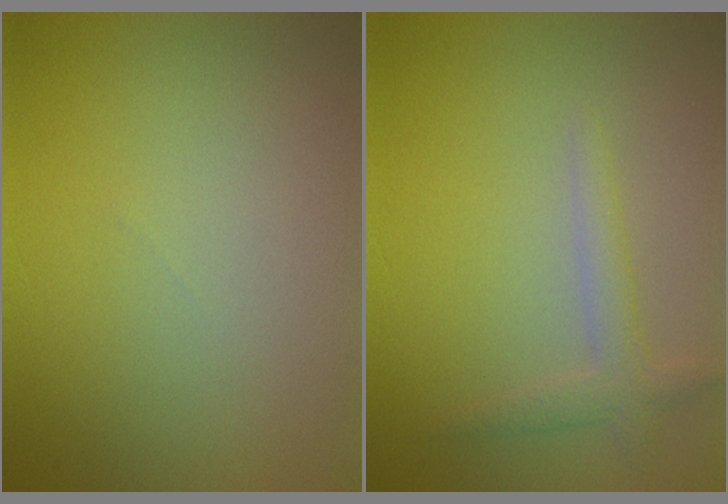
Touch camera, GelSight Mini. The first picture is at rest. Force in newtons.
{"total": 2.0, "press": 2.0, "slide": 0.2}